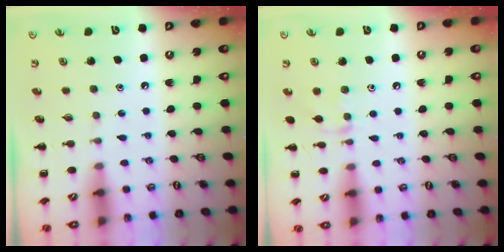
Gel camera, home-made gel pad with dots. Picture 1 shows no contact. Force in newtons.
{"total": 4.9, "press": 4.7, "slide": 1.3}